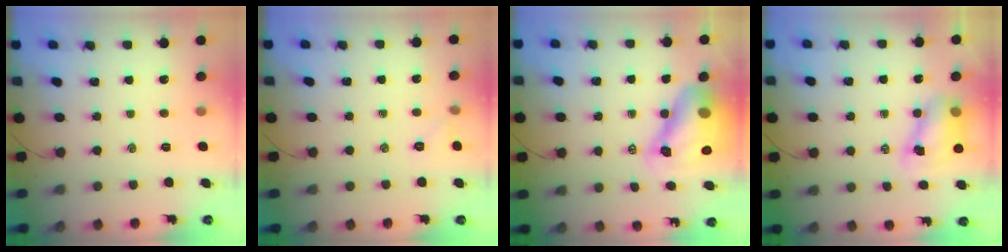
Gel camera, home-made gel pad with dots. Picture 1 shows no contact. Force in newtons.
{"total": 3.8, "press": 3.7, "slide": 1.1}
{"total": 14.2, "press": 13.7, "slide": 3.9}
{"total": 7.2, "press": 7.1, "slide": 1.3}